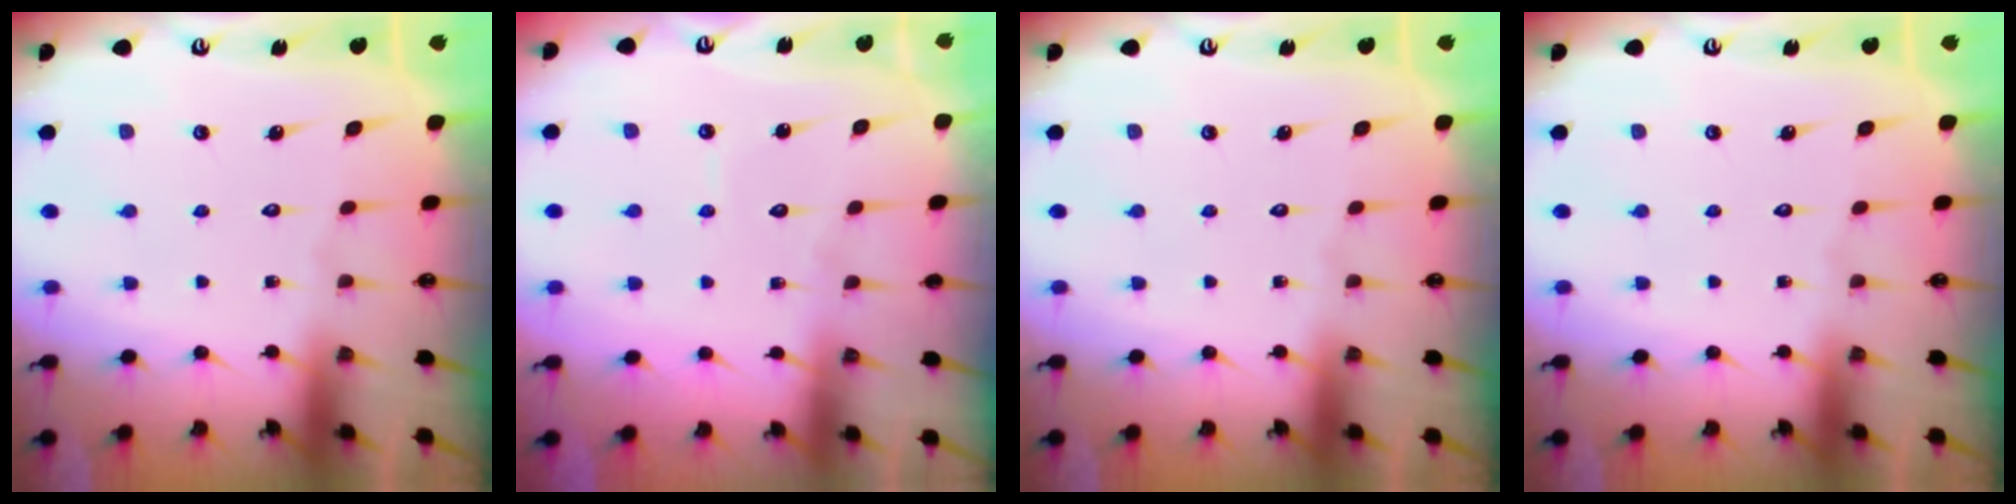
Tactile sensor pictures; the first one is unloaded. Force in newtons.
{"total": 3.8, "press": 3.8, "slide": 0.4}
{"total": 0.0}
{"total": 0.0}